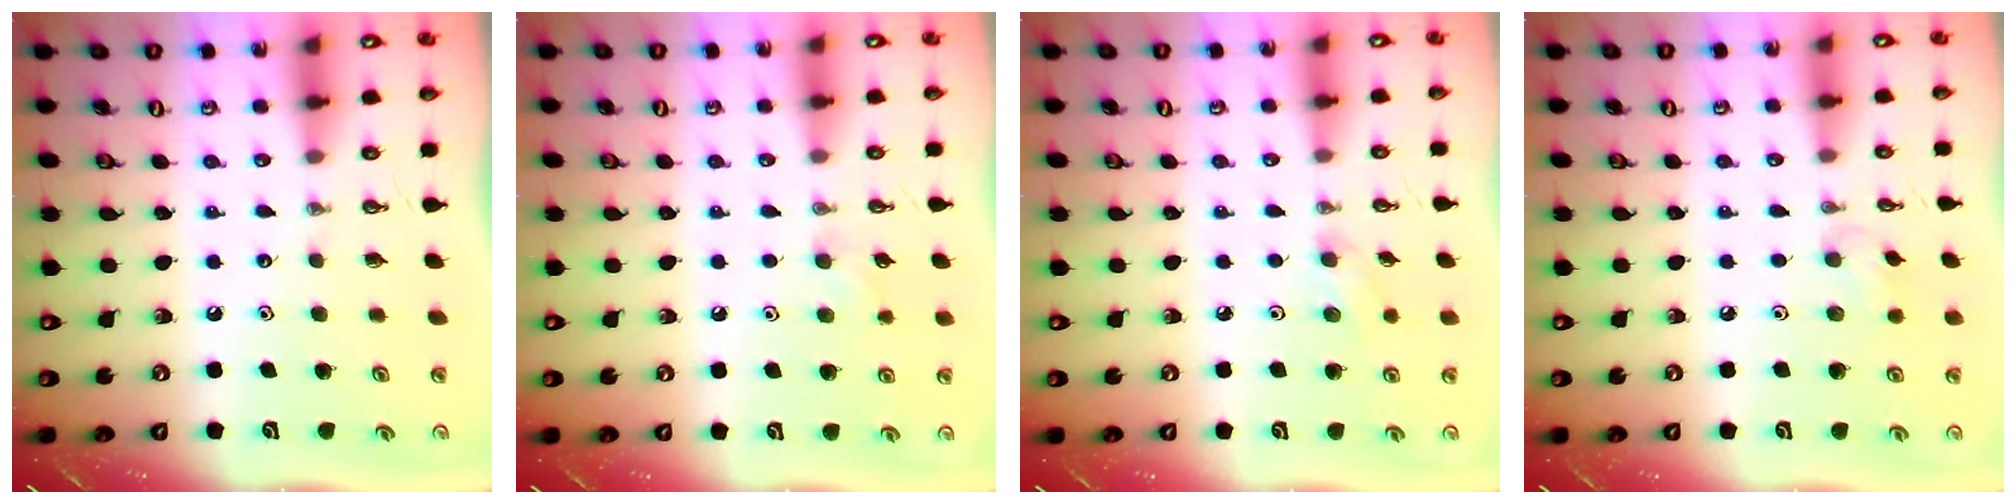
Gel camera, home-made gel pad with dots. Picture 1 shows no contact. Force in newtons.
{"total": 6.9, "press": 6.2, "slide": 3.0}
{"total": 6.1, "press": 5.8, "slide": 2.0}
{"total": 5.3, "press": 5.2, "slide": 0.9}